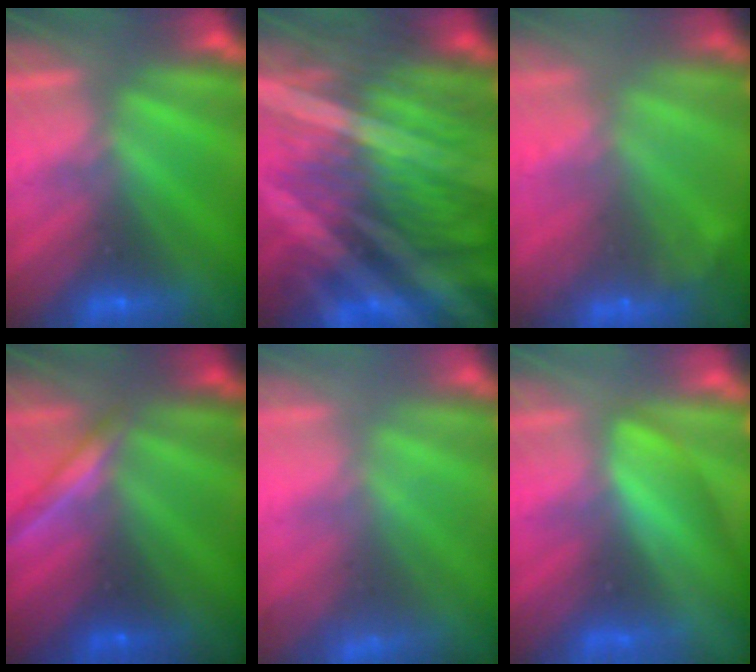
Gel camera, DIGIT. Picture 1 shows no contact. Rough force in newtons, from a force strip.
{"total": 6.9}
{"total": 7.3}
{"total": 1.9}
{"total": 1.0}
{"total": 3.9}